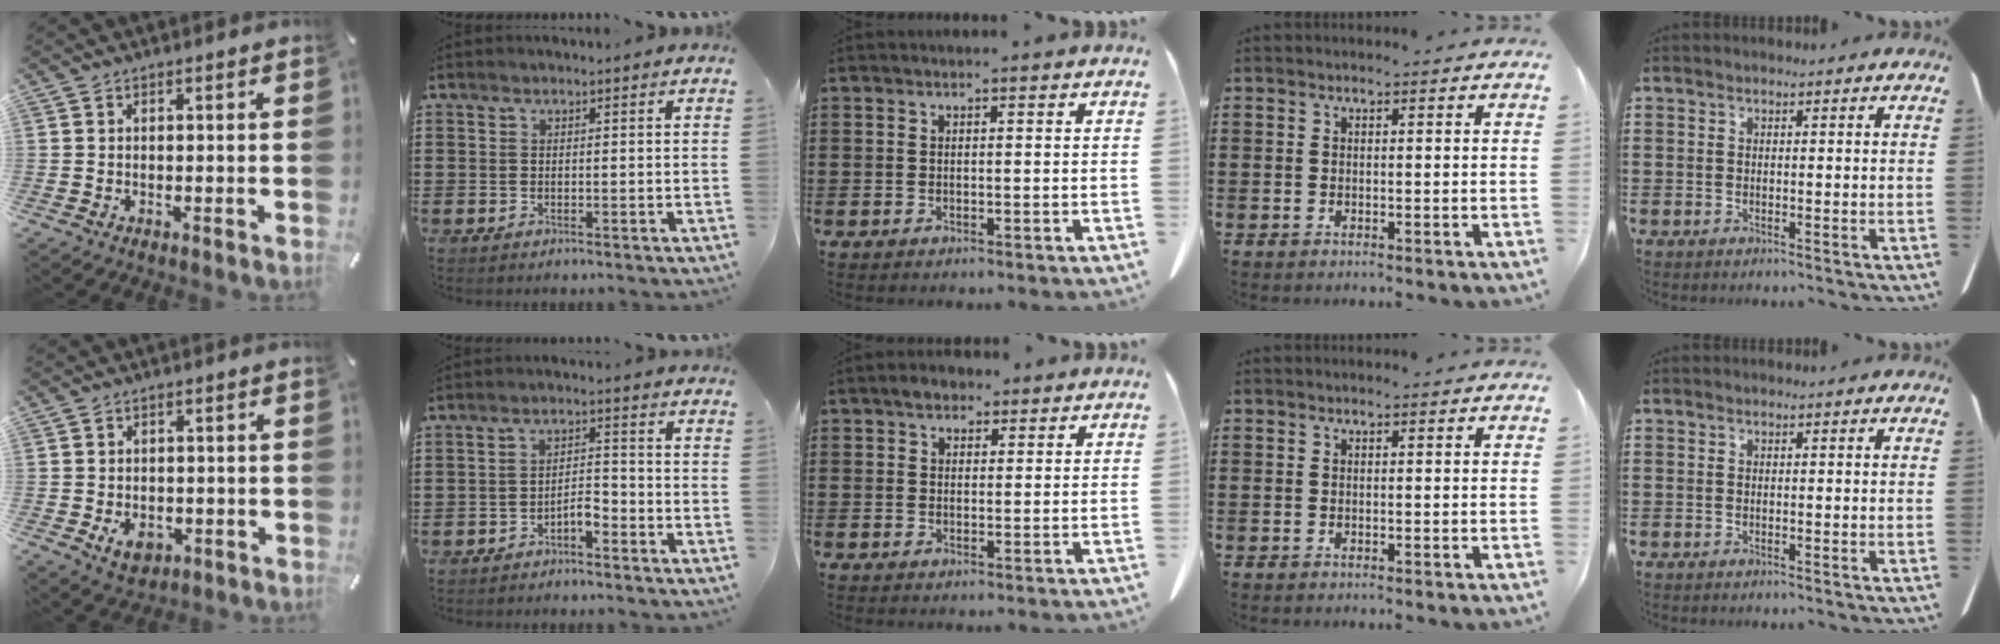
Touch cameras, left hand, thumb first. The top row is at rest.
{"thumb": {"total": 5.0, "force": [-1.7, 3.8, 2.8], "torque": [-0.049, -0.005, -0.034]}, "index": {"total": 3.1, "force": [-2.2, 0.9, 1.9], "torque": [-0.038, 0.008, -0.045]}, "middle": {"total": 2.6, "force": [2.0, 1.5, 0.7], "torque": [-0.006, 0.004, 0.033]}}